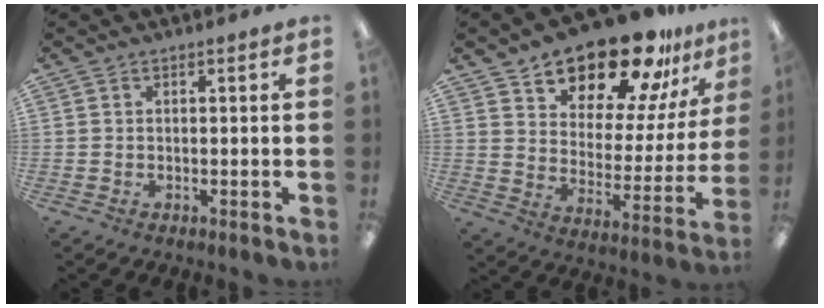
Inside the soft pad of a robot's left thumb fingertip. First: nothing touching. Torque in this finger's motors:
{"motor_torque": [0.38, 0.78, 1.19, -1.58, 0.09]}